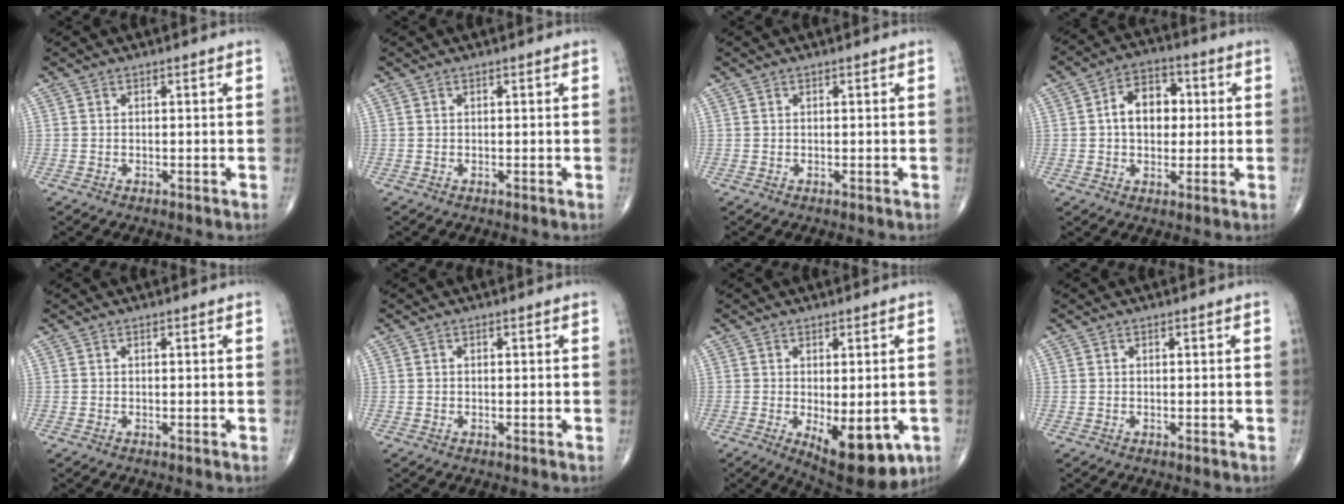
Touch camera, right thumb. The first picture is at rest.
{"total": 0.0}
{"total": 0.0}
{"total": 9.6, "force": [0.9, 6.8, 6.7], "torque": [-0.077, 0.020, 0.009]}
{"total": 0.0}
{"total": 0.0}
{"total": 12.8, "force": [-4.3, 5.5, 10.7], "torque": [-0.137, -0.017, -0.047]}
{"total": 0.0}